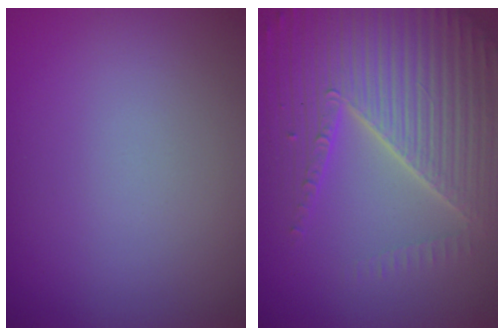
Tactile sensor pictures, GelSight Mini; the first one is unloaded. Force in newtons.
{"total": 7.1, "press": 6.9, "slide": 1.7}